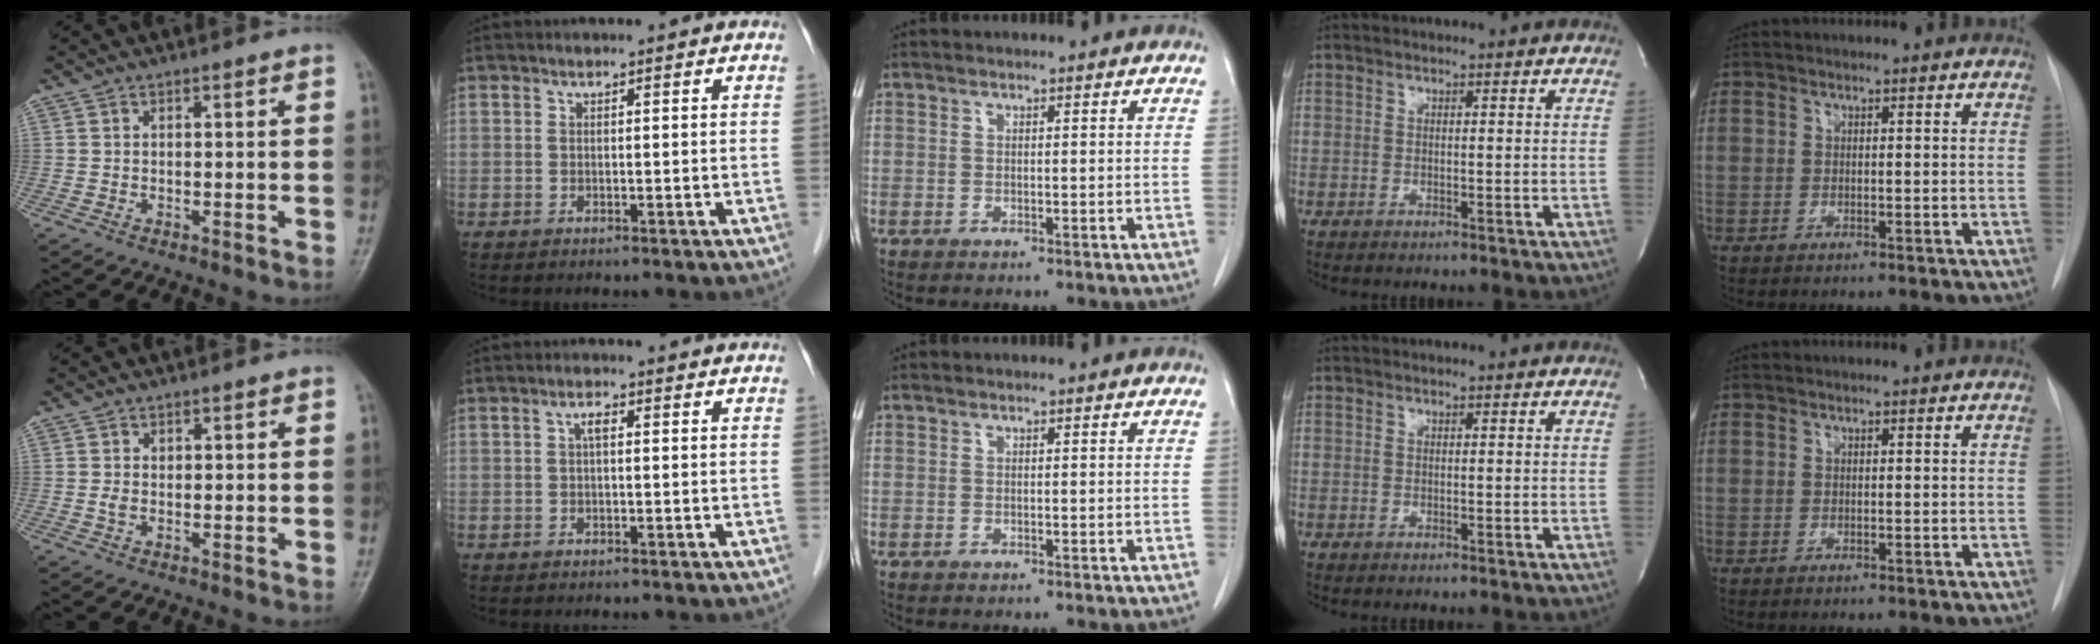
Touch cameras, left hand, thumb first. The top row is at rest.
{"thumb": {"total": 1.3, "force": [0.1, 0.9, 0.9], "torque": [-0.016, 0.001, 0.004]}, "index": {"total": 1.6, "force": [0.2, 0.5, 1.5], "torque": [-0.030, 0.004, 0.002]}}